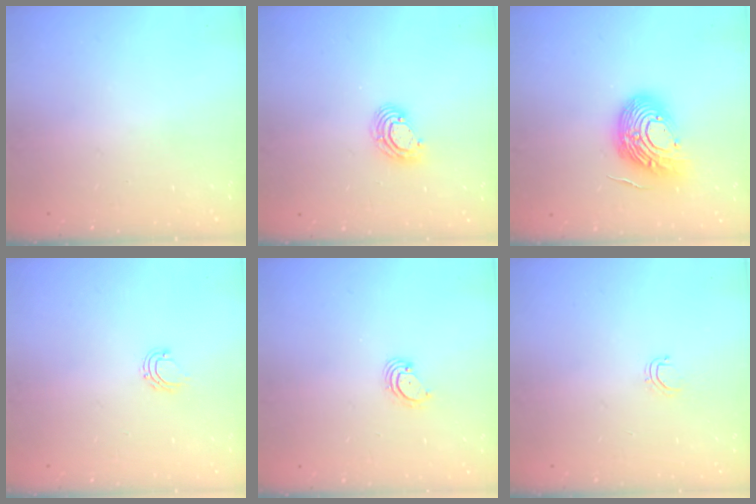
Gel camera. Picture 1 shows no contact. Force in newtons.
{"total": 8.2, "press": 8.1, "slide": 1.4}
{"total": 17.4, "press": 17.3, "slide": 2.1}
{"total": 5.2, "press": 5.2, "slide": 0.4}
{"total": 3.1, "press": 3.1, "slide": 0.3}
{"total": 3.8, "press": 3.8, "slide": 0.2}